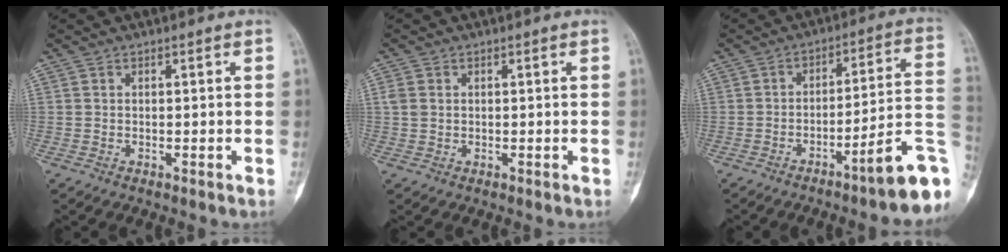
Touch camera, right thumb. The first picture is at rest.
{"total": 2.1, "force": [0.4, 1.6, 1.2], "torque": [-0.027, 0.002, 0.012]}
{"total": 15.0, "force": [-6.6, 2.7, 13.2], "torque": [-0.153, 0.053, -0.091]}